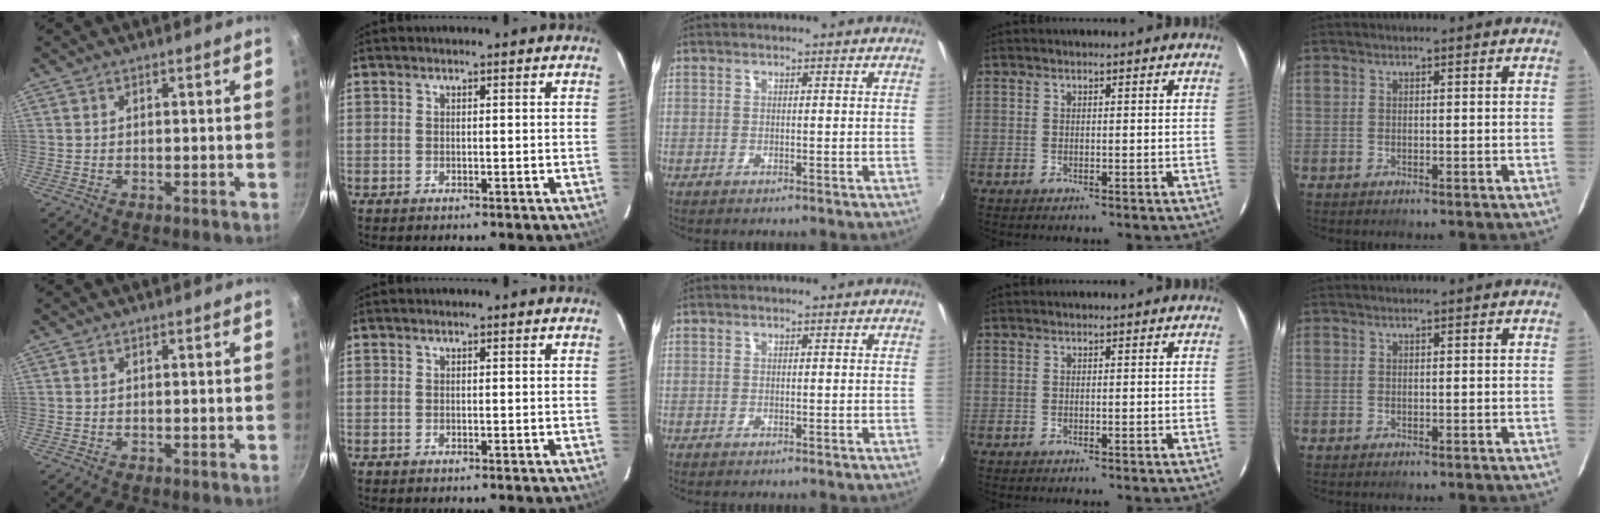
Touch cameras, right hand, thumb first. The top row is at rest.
{}